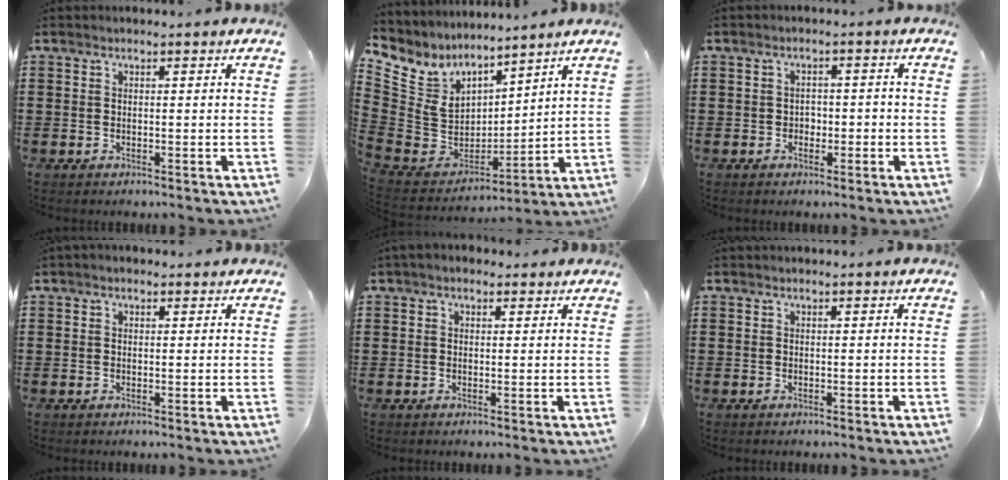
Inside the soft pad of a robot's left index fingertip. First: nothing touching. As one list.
[{"total": 6.9, "force": [4.4, 5.2, 1.3], "torque": [-0.087, -0.048, 0.079]}, {"total": 1.6, "force": [-0.8, 1.2, 0.7], "torque": [-0.018, 0.004, -0.021]}, {"total": 0.8, "force": [0.3, 0.6, 0.5], "torque": [-0.010, 0.006, 0.005]}, {"total": 1.4, "force": [0.9, 0.9, 0.6], "torque": [-0.015, 0.007, 0.017]}, {"total": 0.0}]